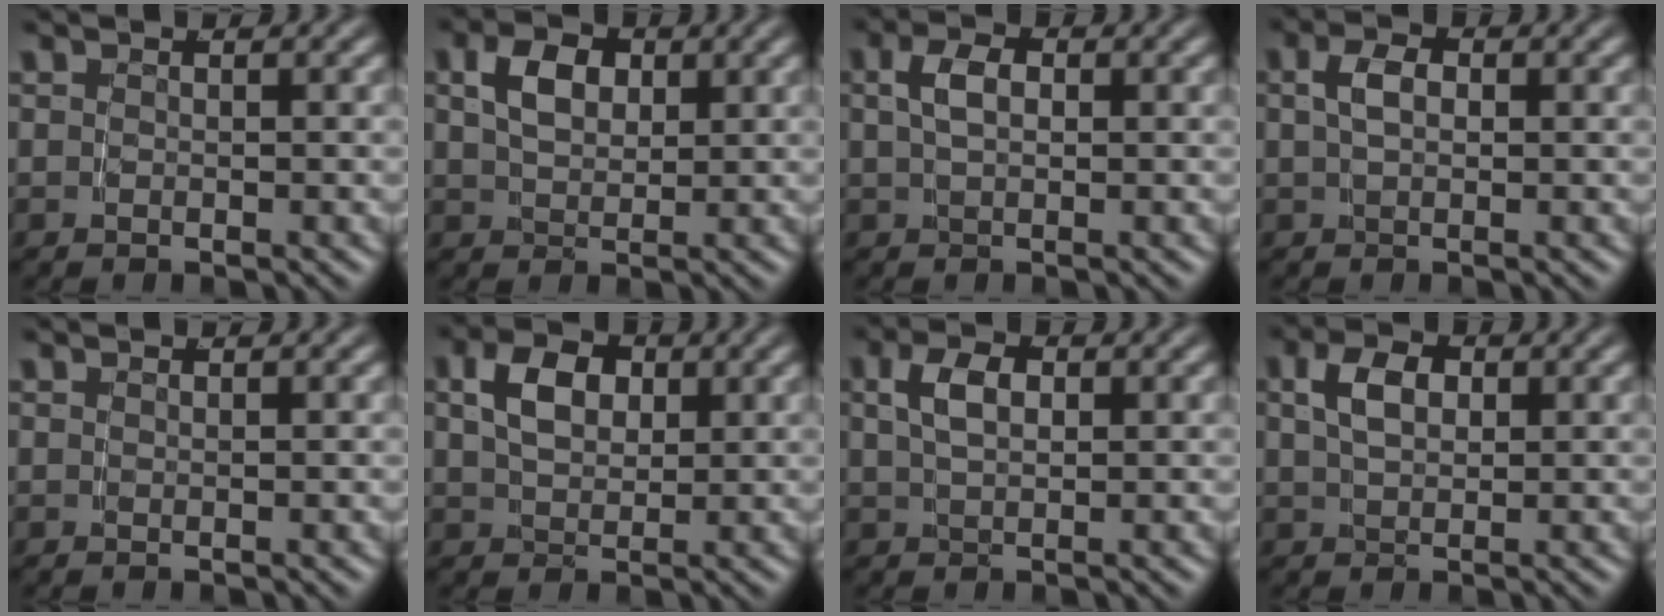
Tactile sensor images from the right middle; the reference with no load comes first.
{"total": 4.0, "force": [1.8, 2.4, 2.6], "torque": [-0.037, 0.001, 0.034]}
{"total": 3.1, "force": [0.8, 1.8, 2.4], "torque": [-0.041, 0.005, 0.013]}
{"total": 2.8, "force": [0.7, 1.7, 2.2], "torque": [-0.036, 0.004, 0.010]}
{"total": 0.0}
{"total": 4.6, "force": [1.8, 2.8, 3.1], "torque": [-0.046, 0.001, 0.035]}
{"total": 3.8, "force": [1.3, 2.1, 2.8], "torque": [-0.048, 0.005, 0.024]}
{"total": 4.0, "force": [1.5, 2.4, 2.9], "torque": [-0.045, 0.003, 0.029]}